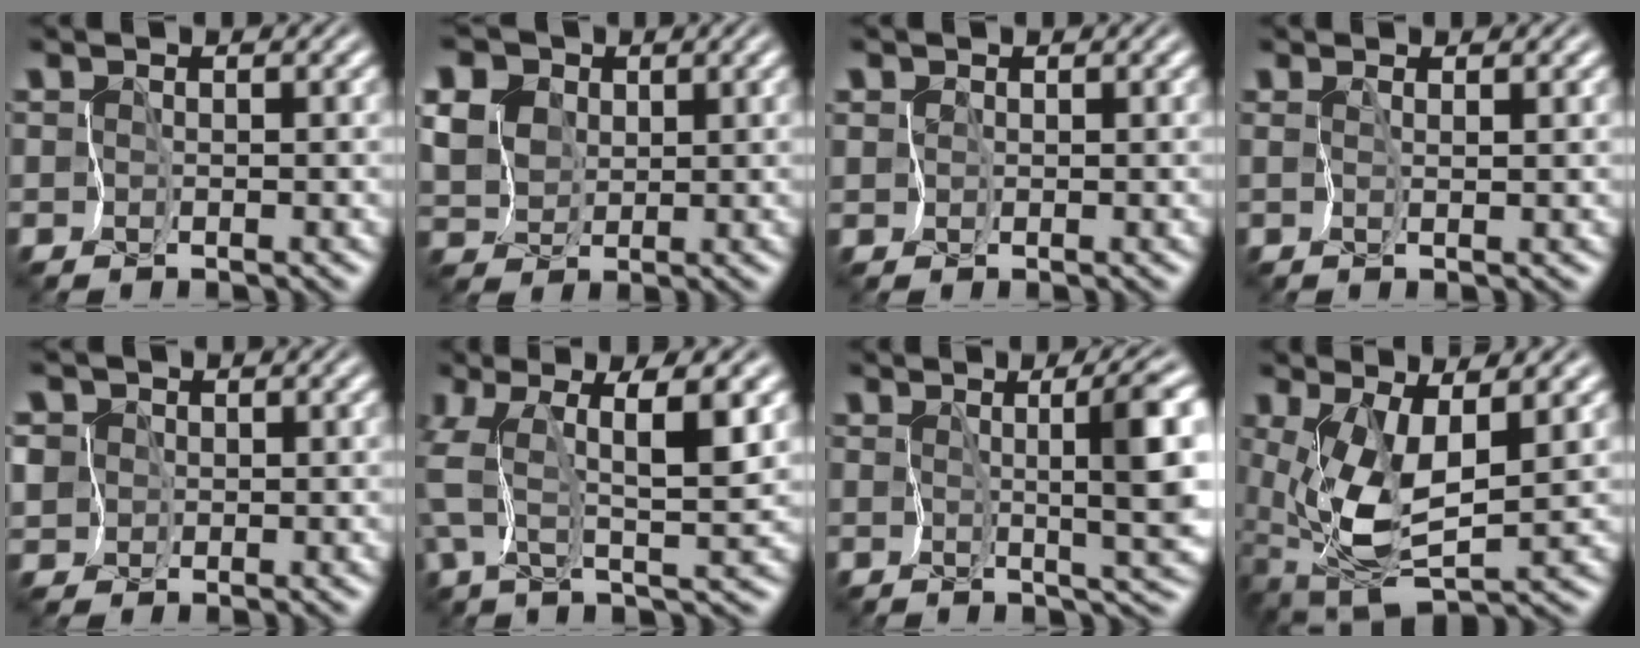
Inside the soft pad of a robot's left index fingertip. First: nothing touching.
{"total": 11.0, "force": [4.7, 8.6, 4.9], "torque": [-0.127, 0.024, 0.071]}
{"total": 0.7, "force": [0.3, 0.6, -0.2], "torque": [0.003, -0.004, 0.003]}
{"total": 0.9, "force": [0.6, -0.4, 0.6], "torque": [-0.007, -0.007, 0.009]}
{"total": 3.0, "force": [0.8, 2.8, 0.5], "torque": [-0.024, 0.012, 0.010]}
{"total": 6.6, "force": [1.2, 1.4, 6.3], "torque": [-0.122, 0.006, 0.014]}
{"total": 6.7, "force": [1.1, 0.9, 6.6], "torque": [-0.087, -0.002, 0.016]}
{"total": 6.9, "force": [0.5, 2.8, 6.3], "torque": [-0.138, -0.016, 0.011]}